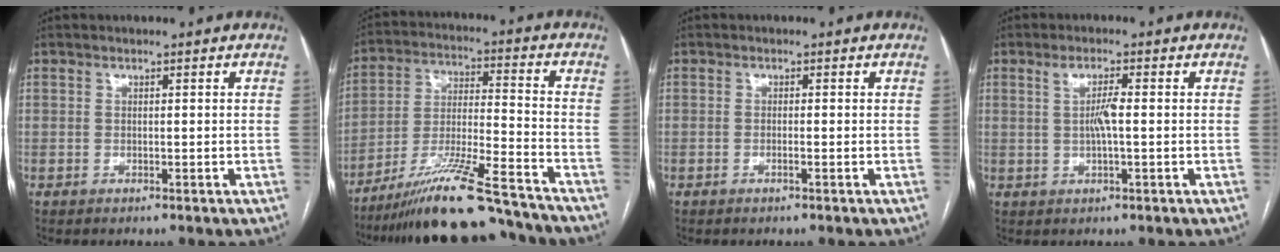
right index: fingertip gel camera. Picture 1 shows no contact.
{"total": 18.7, "force": [-16.1, 1.0, 9.6], "torque": [-0.176, -0.005, -0.273]}
{"total": 0.6, "force": [-0.3, -0.1, 0.5], "torque": [-0.010, 0.000, -0.005]}
{"total": 3.1, "force": [0.3, 0.2, 3.1], "torque": [-0.062, 0.002, 0.007]}